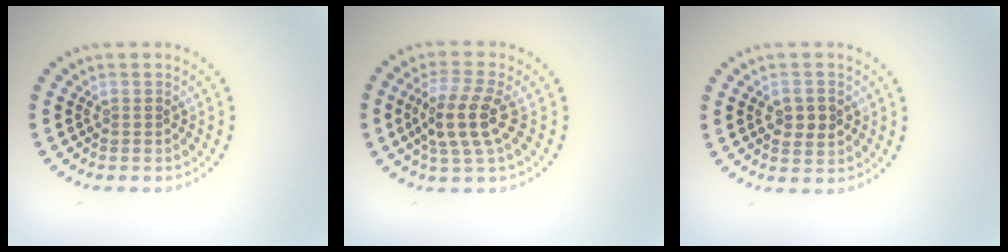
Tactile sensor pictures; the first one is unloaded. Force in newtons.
{"total": 4.1, "press": 3.6, "slide": 1.9}
{"total": 2.5, "press": 2.5, "slide": 0.0}